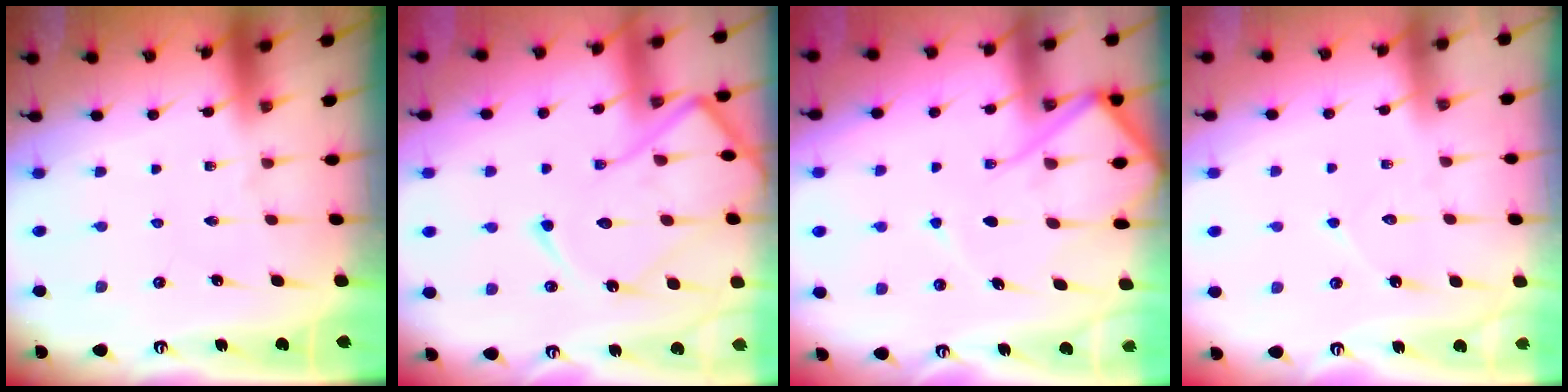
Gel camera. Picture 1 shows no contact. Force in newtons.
{"total": 16.2, "press": 16.1, "slide": 1.5}
{"total": 11.7, "press": 11.7, "slide": 1.0}
{"total": 4.4, "press": 4.4, "slide": 0.3}